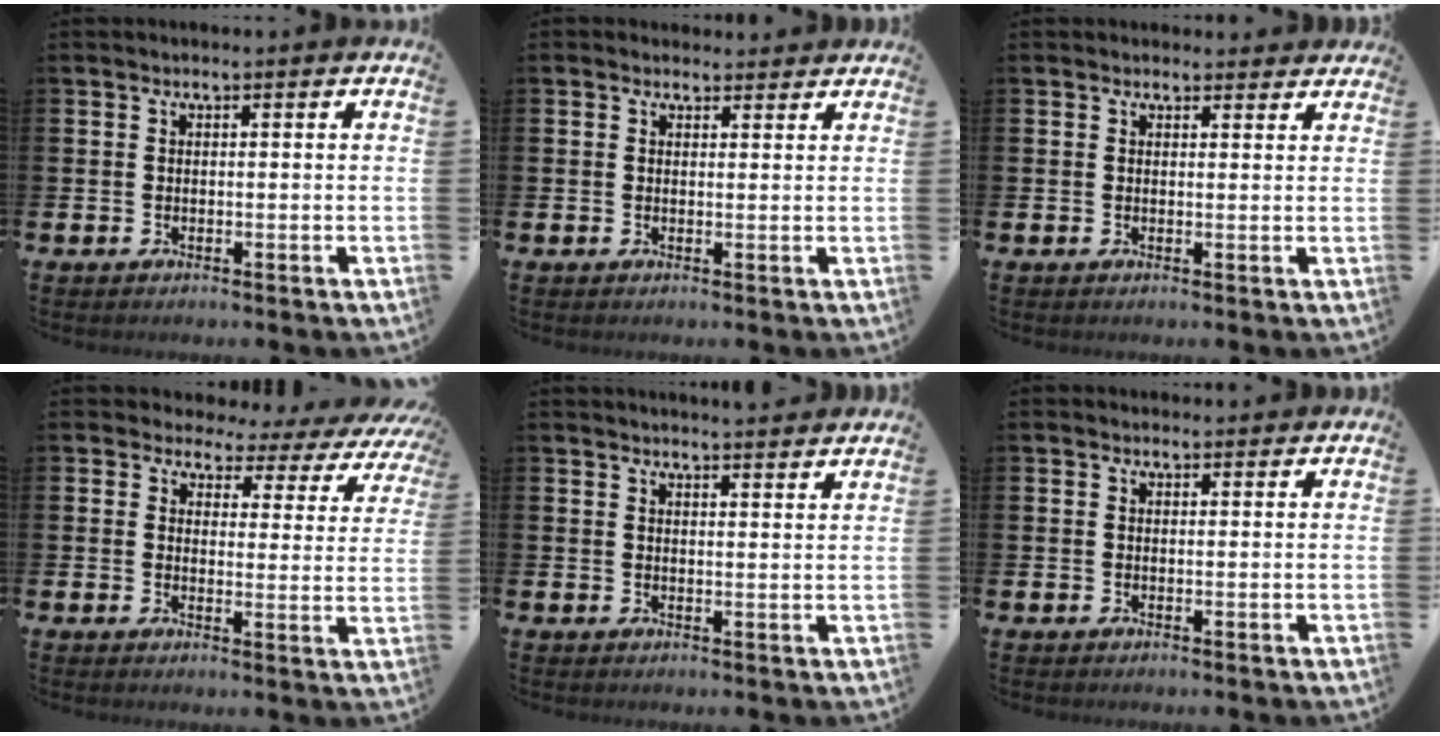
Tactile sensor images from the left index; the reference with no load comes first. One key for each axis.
{"total": 1.2, "fx": 1.1, "fy": 0.5, "fz": 0.0, "tx": 0.006, "ty": 0.000, "tz": 0.019}
{"total": 1.4, "fx": 1.3, "fy": 0.6, "fz": 0.0, "tx": 0.013, "ty": -0.004, "tz": 0.021}
{"total": 2.4, "fx": 1.7, "fy": 1.7, "fz": 0.3, "tx": -0.021, "ty": -0.024, "tz": 0.019}
{"total": 2.8, "fx": 2.8, "fy": -0.4, "fz": -0.2, "tx": -0.003, "ty": -0.019, "tz": 0.052}
{"total": 0.7, "fx": 0.6, "fy": 0.3, "fz": 0.1, "tx": 0.005, "ty": 0.001, "tz": 0.010}